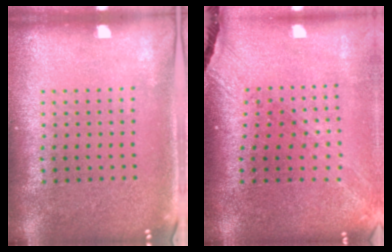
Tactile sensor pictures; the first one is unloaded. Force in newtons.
{"total": 1.5, "press": 1.4, "slide": 0.3}